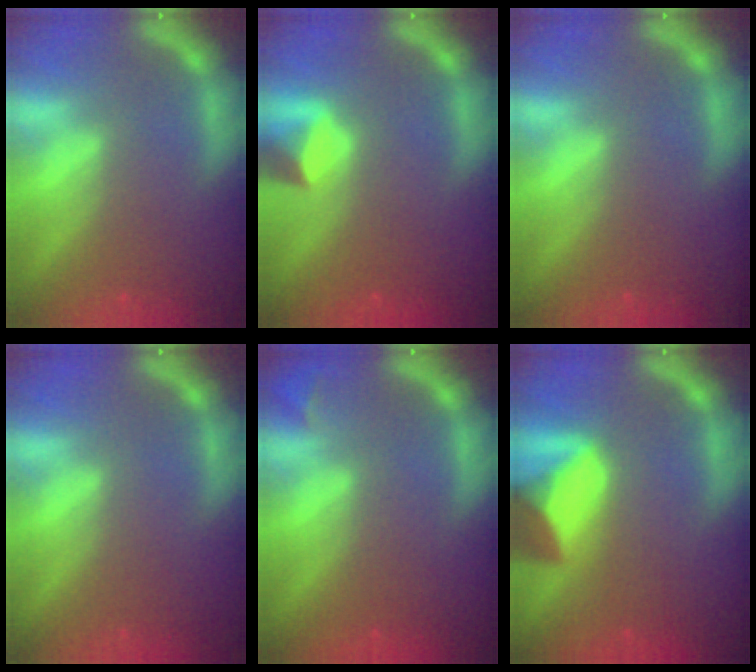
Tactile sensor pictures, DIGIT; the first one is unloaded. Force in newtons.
{"total": 2.4}
{"total": 0.0}
{"total": 0.0}
{"total": 0.9}
{"total": 8.4}